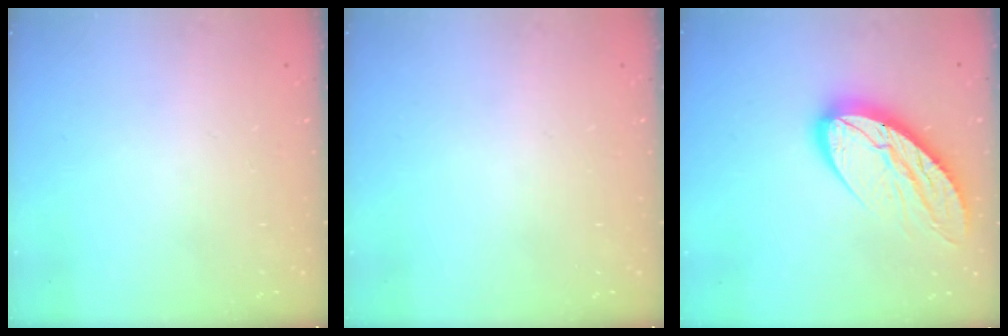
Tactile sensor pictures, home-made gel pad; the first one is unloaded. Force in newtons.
{"total": 0.0}
{"total": 14.1, "press": 14.1, "slide": 1.0}